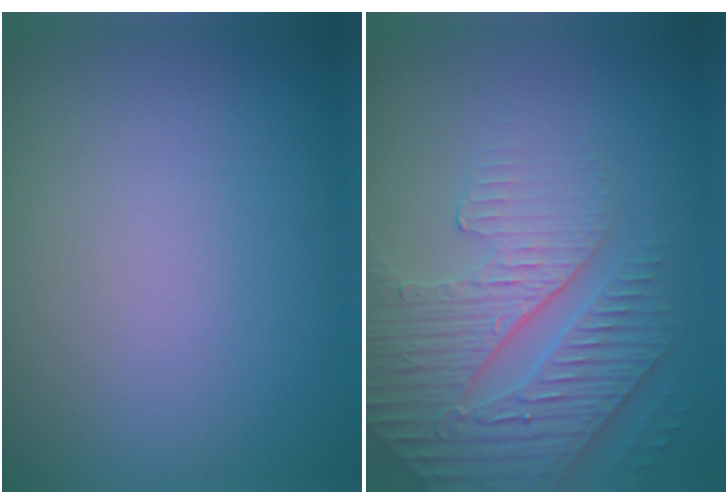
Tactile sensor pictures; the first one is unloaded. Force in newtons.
{"total": 4.2, "press": 4.0, "slide": 1.3}